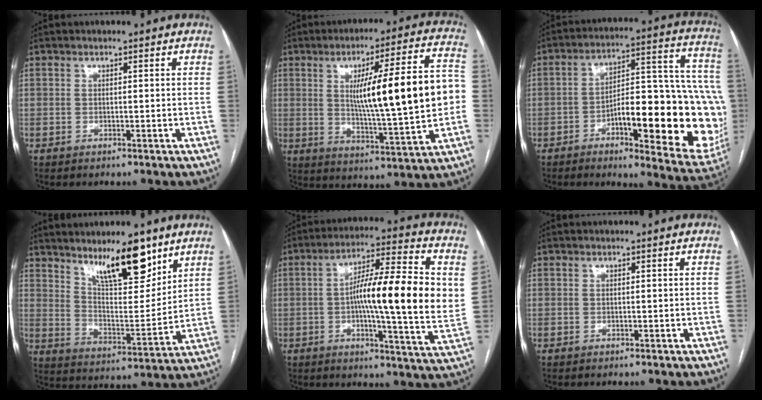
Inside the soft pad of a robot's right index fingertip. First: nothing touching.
{"total": 19.6, "force": [1.5, 1.9, 19.5], "torque": [-0.295, 0.016, 0.024]}
{"total": 26.2, "force": [-5.9, 7.0, 24.6], "torque": [-0.261, 0.029, -0.064]}
{"total": 13.2, "force": [9.3, 3.2, 8.8], "torque": [-0.140, -0.008, 0.166]}
{"total": 18.4, "force": [1.2, 1.7, 18.3], "torque": [-0.285, 0.011, 0.006]}
{"total": 0.0}